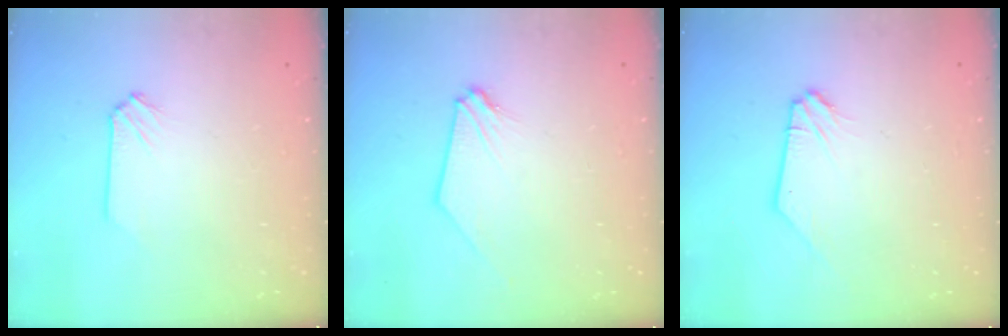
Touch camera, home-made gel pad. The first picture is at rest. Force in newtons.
{"total": 0.0}
{"total": 0.8, "press": 0.7, "slide": 0.1}